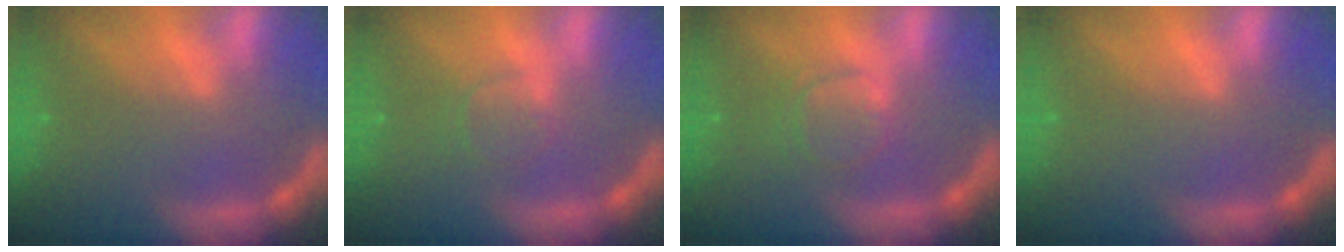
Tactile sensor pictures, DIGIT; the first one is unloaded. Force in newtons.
{"total": 1.9}
{"total": 3.0}
{"total": 0.0}